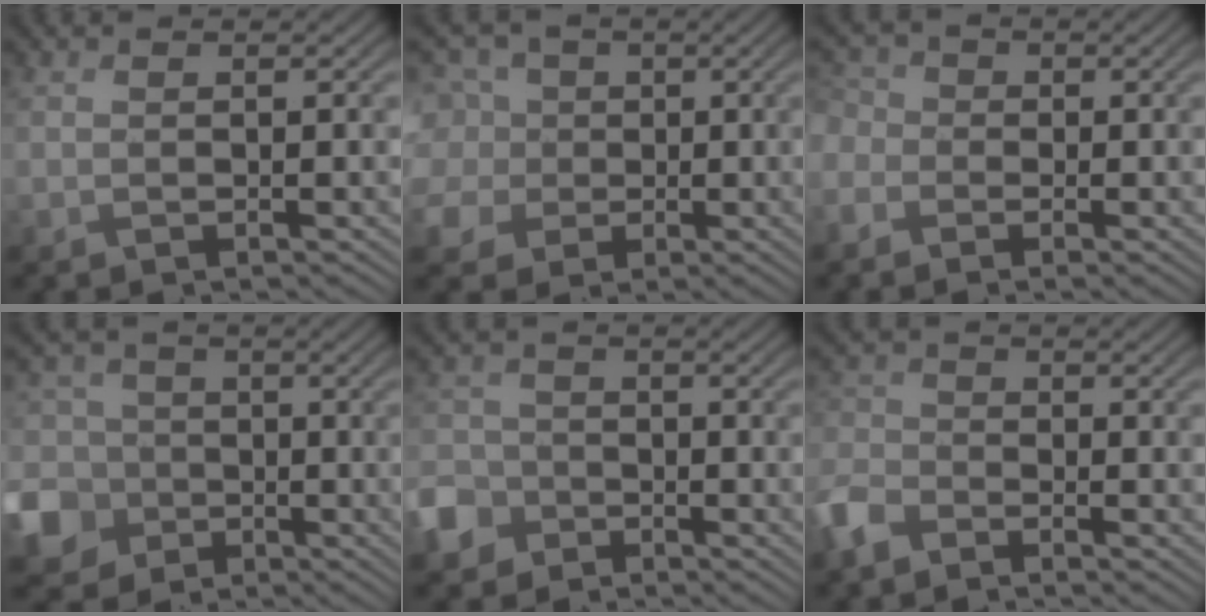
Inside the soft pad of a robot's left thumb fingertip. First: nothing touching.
{"total": 11.0, "force": [0.3, 9.8, 5.1], "torque": [-0.182, 0.019, -0.024]}
{"total": 4.2, "force": [-1.4, 3.6, 1.6], "torque": [-0.061, 0.000, -0.041]}
{"total": 11.7, "force": [-3.8, 10.0, 4.6], "torque": [-0.155, -0.018, -0.095]}
{"total": 6.4, "force": [-3.6, 4.9, 2.2], "torque": [-0.068, -0.008, -0.089]}
{"total": 5.2, "force": [-3.5, 3.1, 2.2], "torque": [-0.064, -0.001, -0.089]}